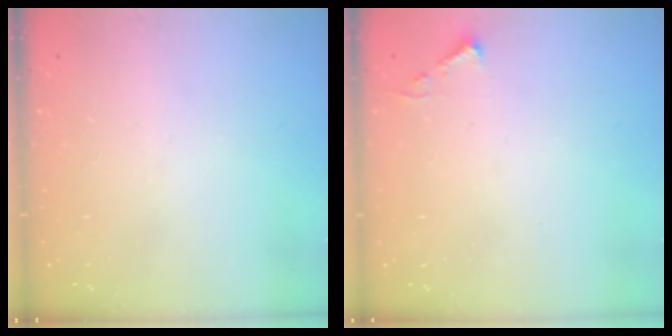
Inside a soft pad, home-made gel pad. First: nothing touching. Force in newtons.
{"total": 3.5, "press": 3.5, "slide": 0.4}